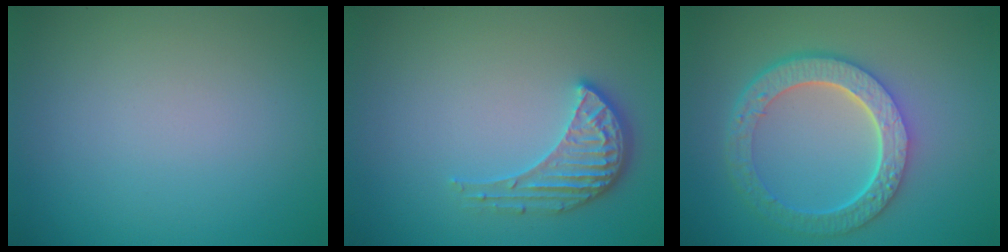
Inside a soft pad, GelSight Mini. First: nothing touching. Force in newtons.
{"total": 3.4, "press": 3.2, "slide": 1.3}
{"total": 6.3, "press": 4.7, "slide": 4.2}